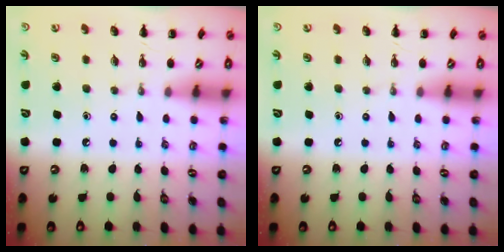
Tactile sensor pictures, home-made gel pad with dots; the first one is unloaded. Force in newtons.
{"total": 0.0}